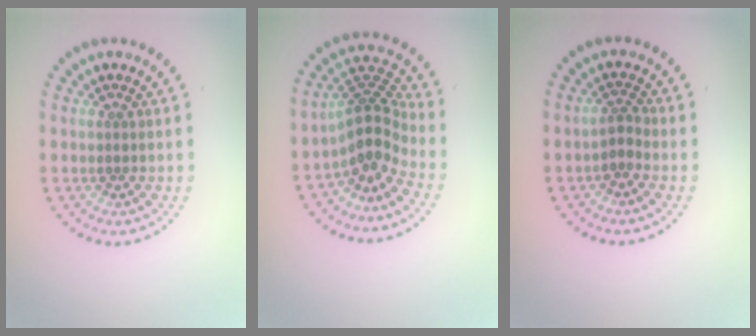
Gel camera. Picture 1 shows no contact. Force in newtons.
{"total": 4.1, "press": 2.9, "slide": 2.8}
{"total": 1.7, "press": 1.1, "slide": 1.3}